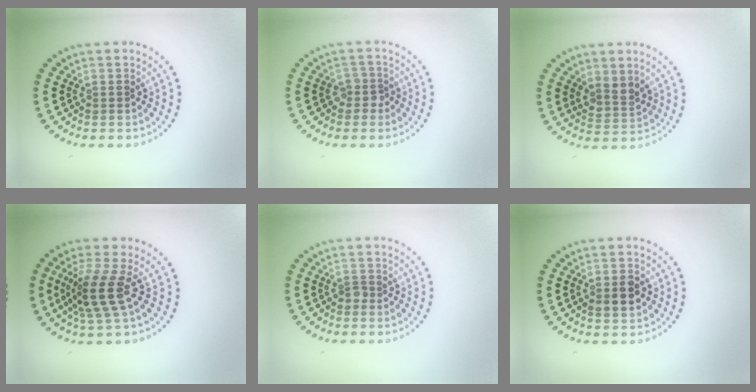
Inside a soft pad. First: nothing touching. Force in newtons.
{"total": 1.4, "press": 1.2, "slide": 0.8}
{"total": 2.0, "press": 1.8, "slide": 1.0}
{"total": 3.8, "press": 2.9, "slide": 2.5}
{"total": 0.8, "press": 0.5, "slide": 0.6}
{"total": 2.2, "press": 2.2, "slide": 0.2}